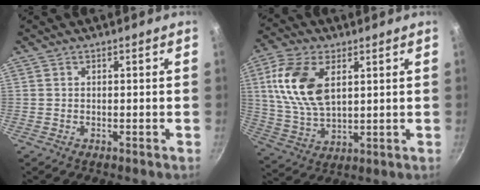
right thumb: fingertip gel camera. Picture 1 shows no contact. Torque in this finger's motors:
{"motor_torque": [0.28, 0.62, 1.59, 0.36, 0.15]}